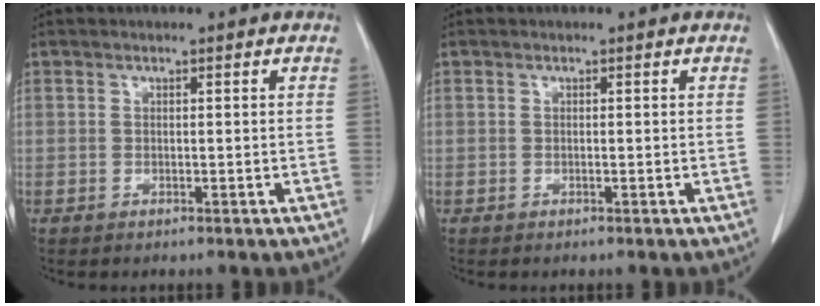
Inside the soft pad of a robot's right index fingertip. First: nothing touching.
{"total": 0.0}